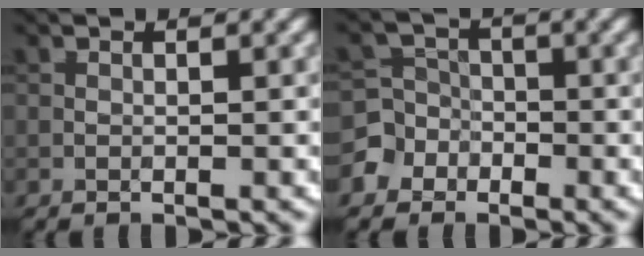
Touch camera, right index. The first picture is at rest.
{"total": 3.8, "force": [-1.9, 3.3, 0.1], "torque": [0.026, 0.006, -0.054]}